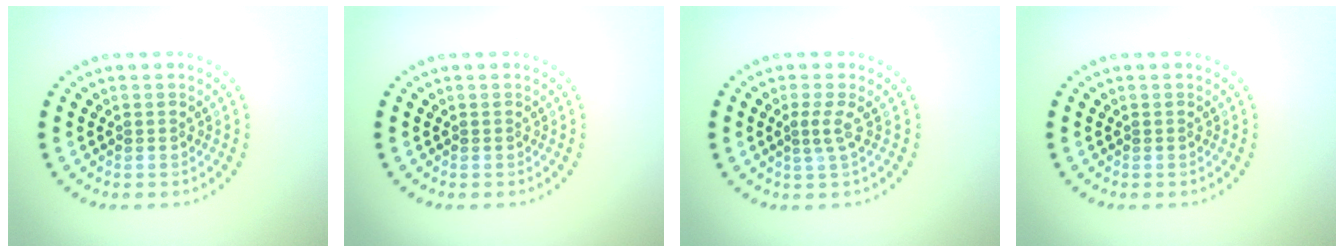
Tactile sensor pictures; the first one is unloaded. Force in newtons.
{"total": 0.0}
{"total": 1.6, "press": 1.0, "slide": 1.2}
{"total": 0.0}